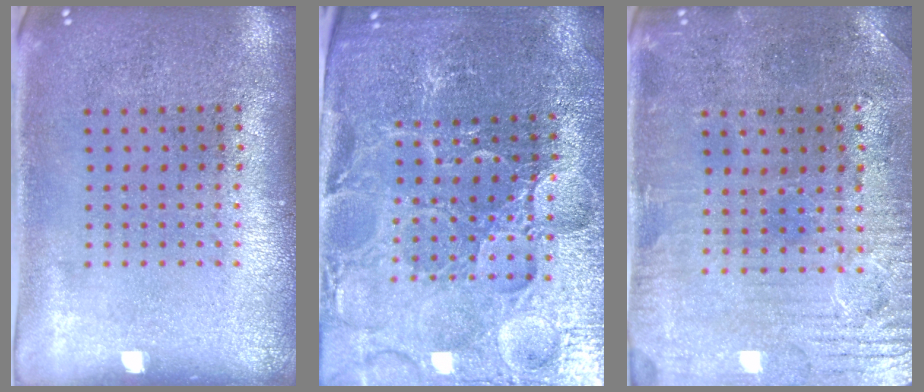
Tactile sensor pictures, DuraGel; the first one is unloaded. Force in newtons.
{"total": 4.3, "press": 4.2, "slide": 0.9}
{"total": 1.3, "press": 1.2, "slide": 0.6}